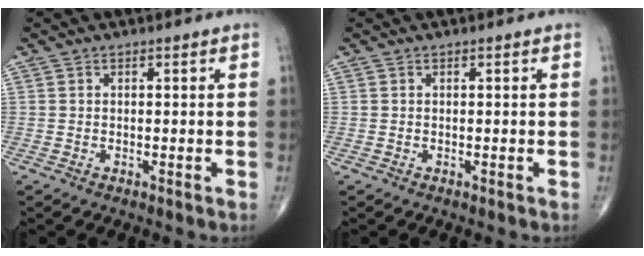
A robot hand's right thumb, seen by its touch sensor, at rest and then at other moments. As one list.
[{"total": 0.0}]